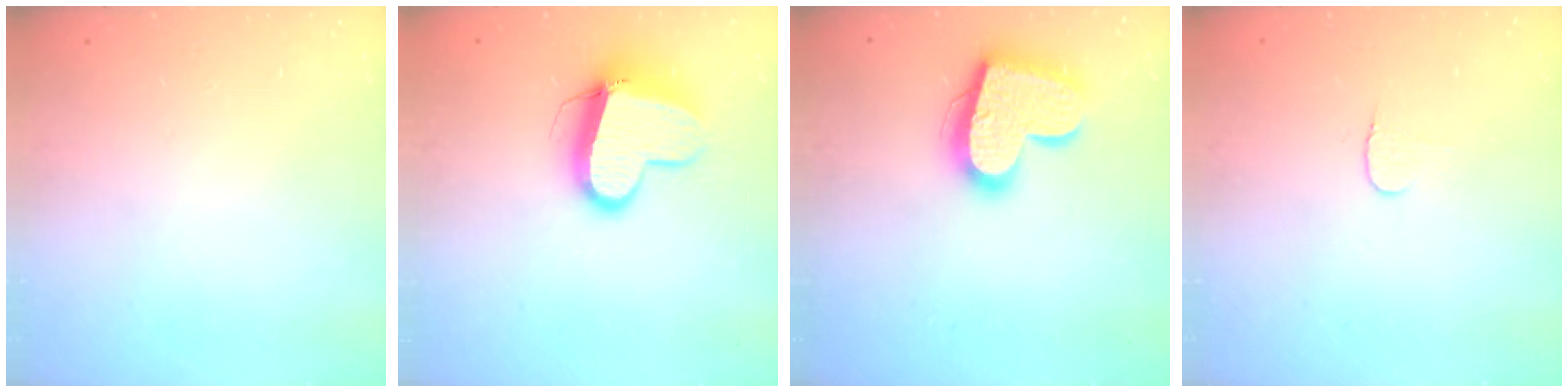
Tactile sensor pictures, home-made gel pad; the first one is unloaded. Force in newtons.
{"total": 11.6, "press": 11.6, "slide": 1.2}
{"total": 18.3, "press": 18.2, "slide": 1.4}
{"total": 3.9, "press": 3.9, "slide": 0.2}